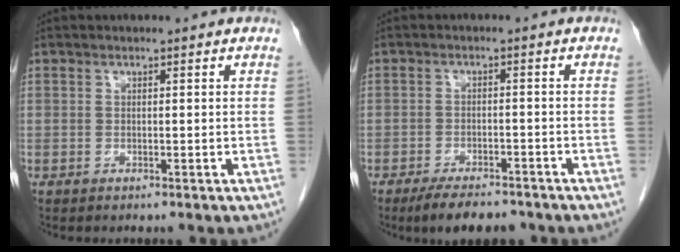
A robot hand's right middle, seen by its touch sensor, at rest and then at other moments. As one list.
[{"total": 6.8, "force": [-5.6, 2.1, 3.3], "torque": [-0.050, -0.006, -0.088]}]